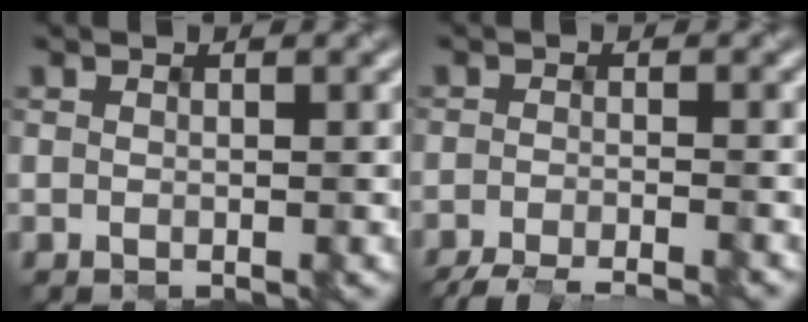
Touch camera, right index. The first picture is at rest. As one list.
[{"total": 5.7, "force": [-4.9, 0.9, 2.7], "torque": [-0.038, -0.022, -0.078]}]